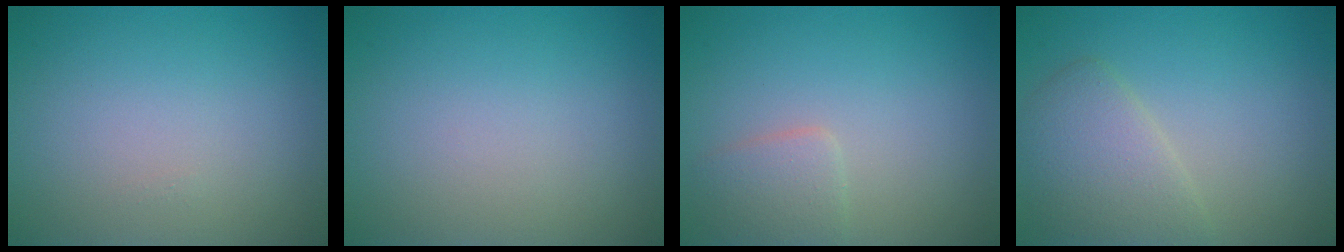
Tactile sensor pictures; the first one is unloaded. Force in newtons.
{"total": 0.0}
{"total": 2.1, "press": 2.1, "slide": 0.1}
{"total": 3.7, "press": 3.7, "slide": 0.3}